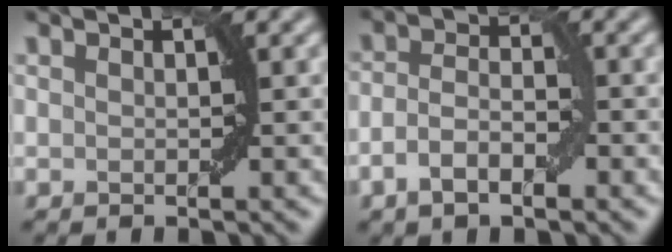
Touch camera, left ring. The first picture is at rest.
{"total": 3.3, "force": [-1.5, 1.5, 2.6], "torque": [-0.048, 0.002, -0.031]}